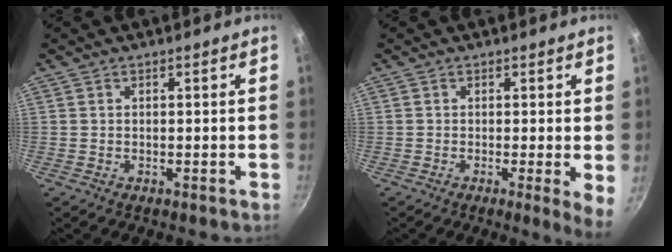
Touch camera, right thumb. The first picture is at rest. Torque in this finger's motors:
{"motor_torque": [0.00, 0.16, -0.08, -0.13, 0.04]}